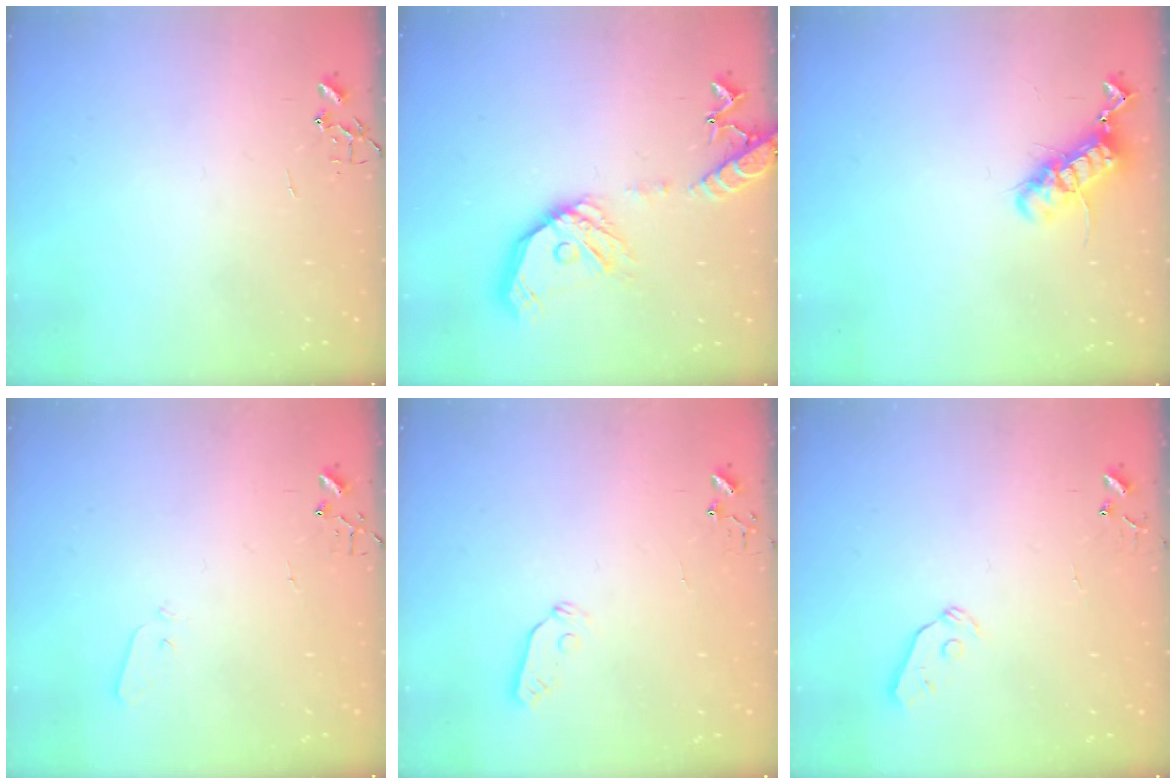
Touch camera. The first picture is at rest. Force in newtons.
{"total": 17.9, "press": 17.7, "slide": 2.6}
{"total": 12.5, "press": 12.5, "slide": 0.9}
{"total": 3.3, "press": 3.3, "slide": 0.4}
{"total": 3.8, "press": 3.7, "slide": 0.5}
{"total": 5.9, "press": 5.8, "slide": 0.7}